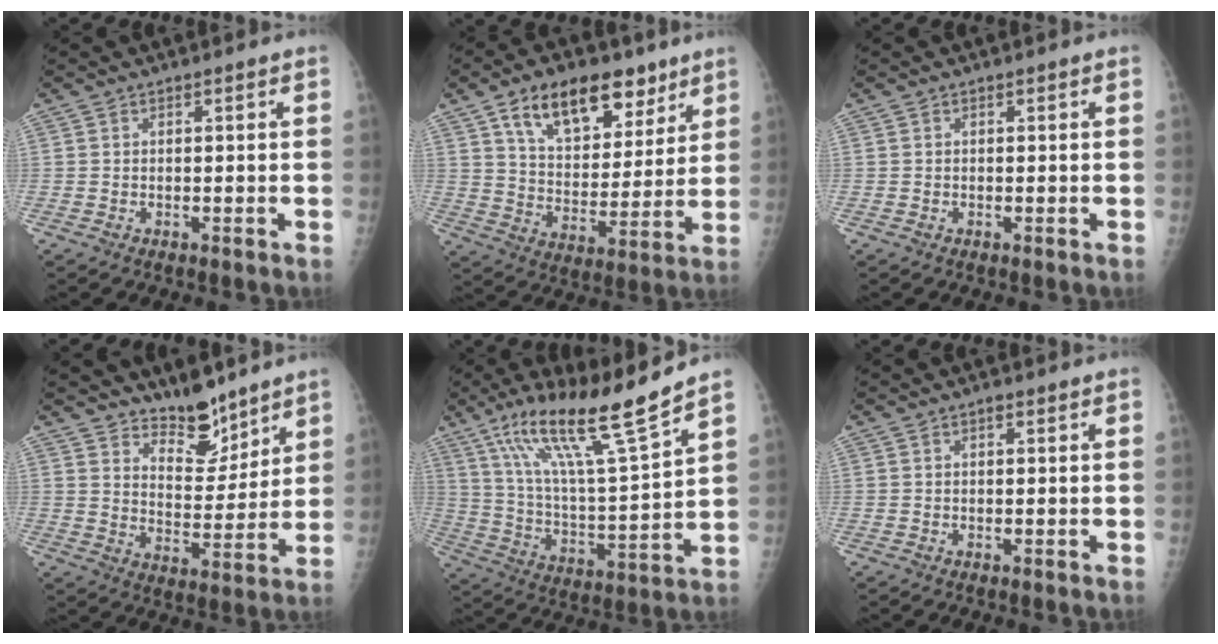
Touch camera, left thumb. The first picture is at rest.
{"total": 17.6, "force": [10.3, 9.8, 10.3], "torque": [-0.116, -0.041, 0.172]}
{"total": 0.0}
{"total": 9.2, "force": [7.7, 3.6, 3.4], "torque": [-0.022, -0.068, 0.137]}
{"total": 19.0, "force": [13.3, 1.3, 13.6], "torque": [-0.221, -0.067, 0.239]}
{"total": 2.0, "force": [1.1, 1.2, 1.3], "torque": [-0.010, -0.001, 0.013]}